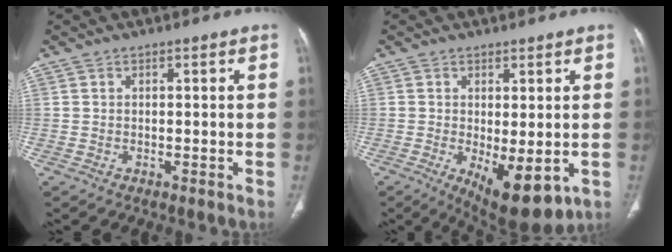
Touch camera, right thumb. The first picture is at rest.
{"total": 10.6, "force": [-2.8, 4.3, 9.3], "torque": [-0.127, -0.022, -0.025]}